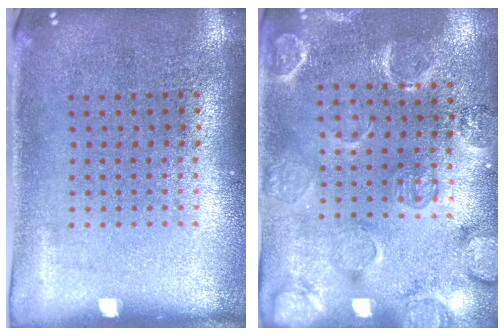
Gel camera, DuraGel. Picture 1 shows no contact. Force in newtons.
{"total": 2.3, "press": 2.1, "slide": 0.9}